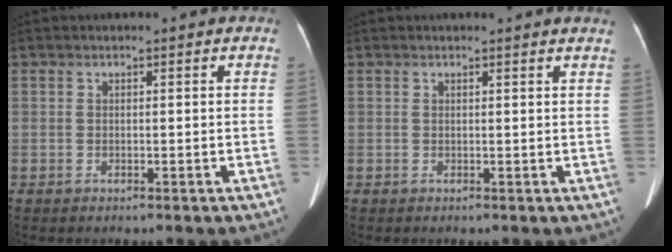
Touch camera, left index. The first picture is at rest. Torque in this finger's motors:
{"motor_torque": [0.06, -0.01, -0.05, -0.01]}